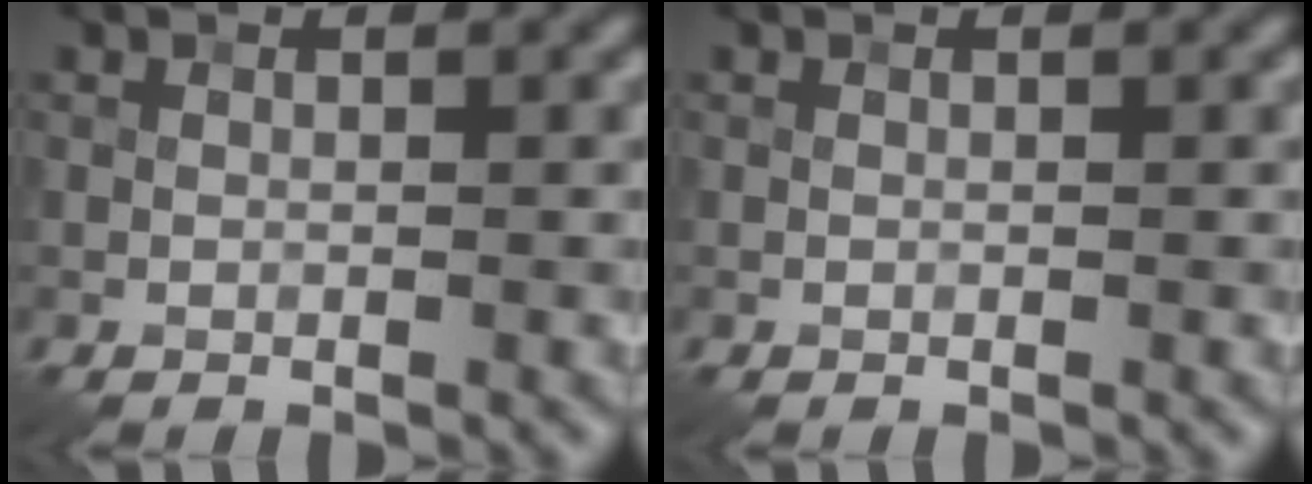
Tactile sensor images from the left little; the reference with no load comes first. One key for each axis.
{"total": 0.0}